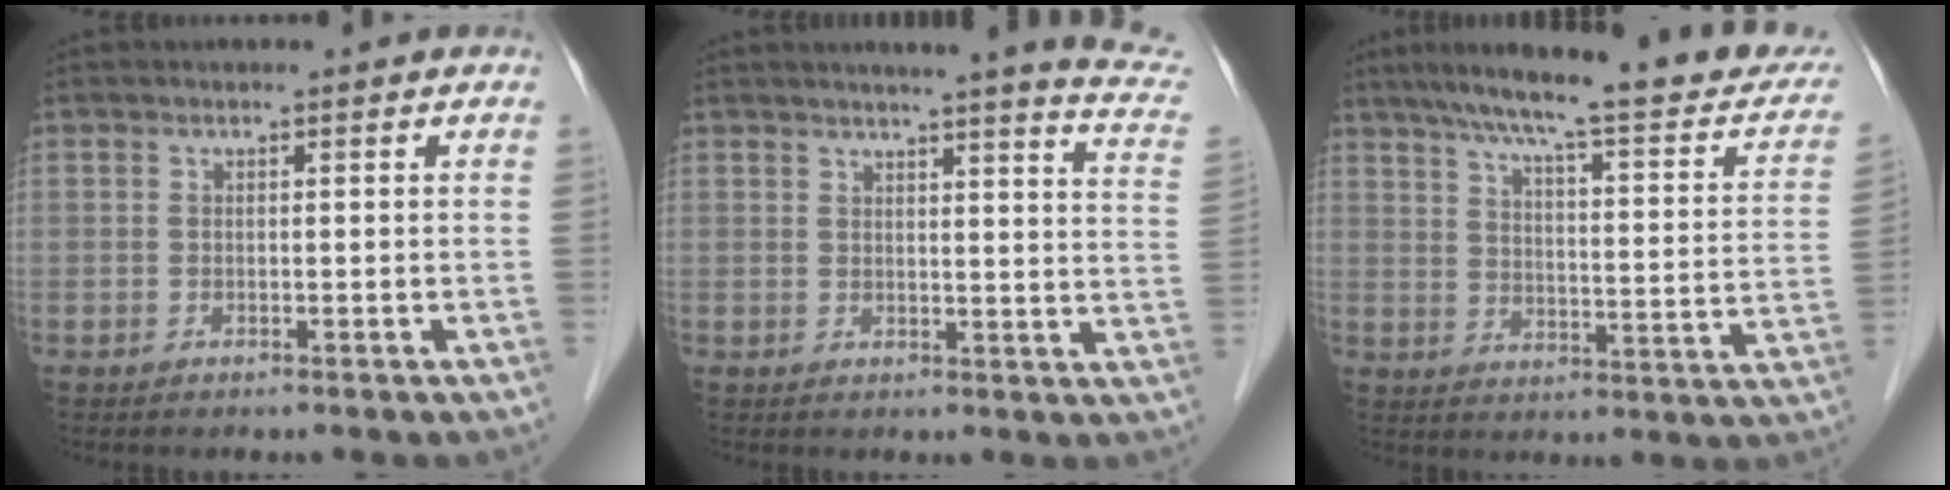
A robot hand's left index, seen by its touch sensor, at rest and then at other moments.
{"total": 15.8, "force": [14.1, 0.0, 7.1], "torque": [-0.083, -0.057, 0.141]}
{"total": 23.6, "force": [19.5, 3.0, 12.9], "torque": [-0.184, -0.015, 0.247]}